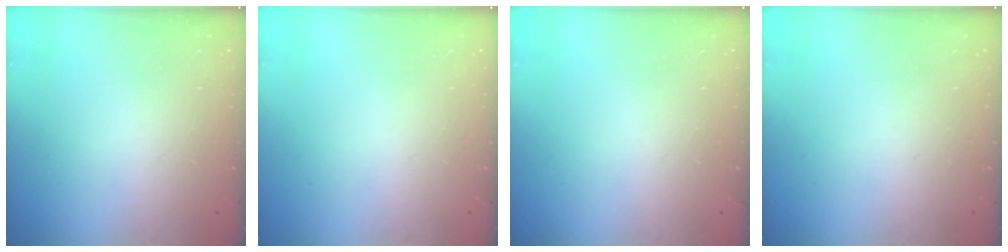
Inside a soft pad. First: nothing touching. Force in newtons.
{"total": 0.0}
{"total": 0.0}
{"total": 0.0}